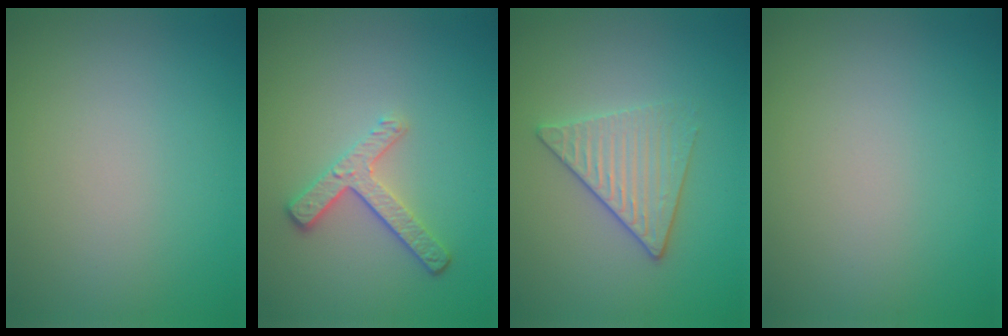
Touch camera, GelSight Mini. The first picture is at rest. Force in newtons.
{"total": 2.7, "press": 2.3, "slide": 1.5}
{"total": 3.4, "press": 3.1, "slide": 1.3}
{"total": 0.0}